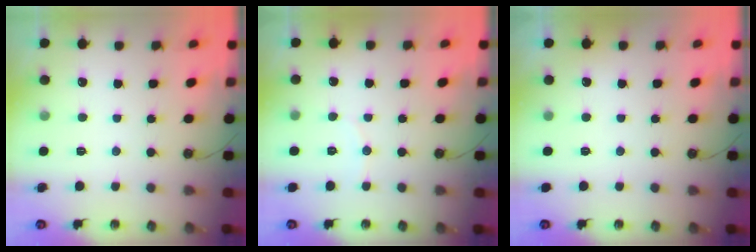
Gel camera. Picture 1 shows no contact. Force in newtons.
{"total": 2.7, "press": 2.7, "slide": 0.3}
{"total": 1.1, "press": 0.6, "slide": 0.9}